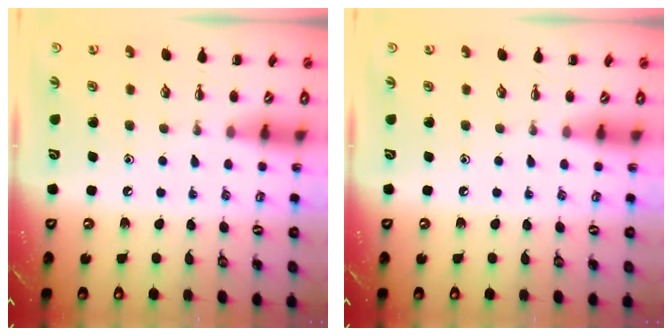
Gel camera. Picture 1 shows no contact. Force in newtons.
{"total": 0.0}